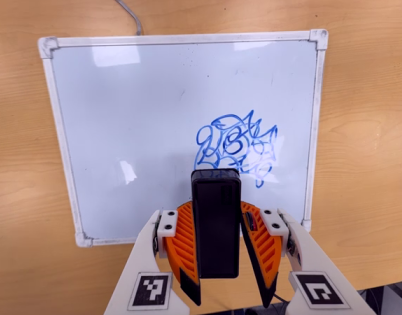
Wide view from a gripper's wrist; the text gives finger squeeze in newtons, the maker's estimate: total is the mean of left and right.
{"total": 5.9, "left": 5.6, "right": 6.2}